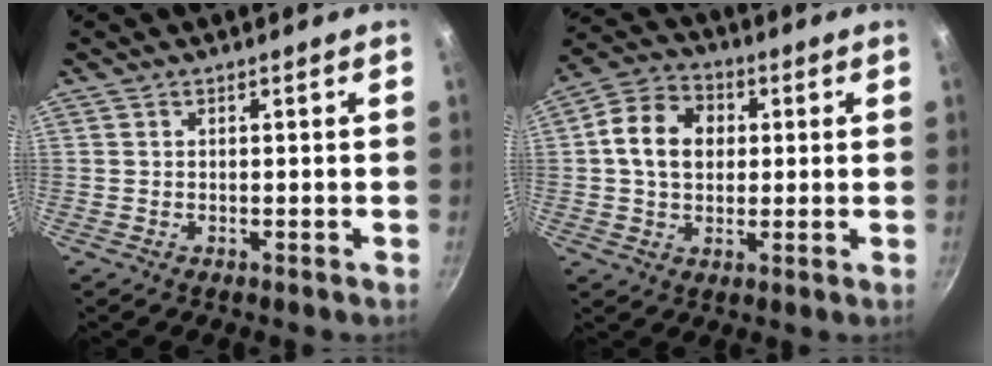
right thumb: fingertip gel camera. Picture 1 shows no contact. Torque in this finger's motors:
{"motor_torque": [-0.19, 0.46, -0.07, 0.33, 0.11]}